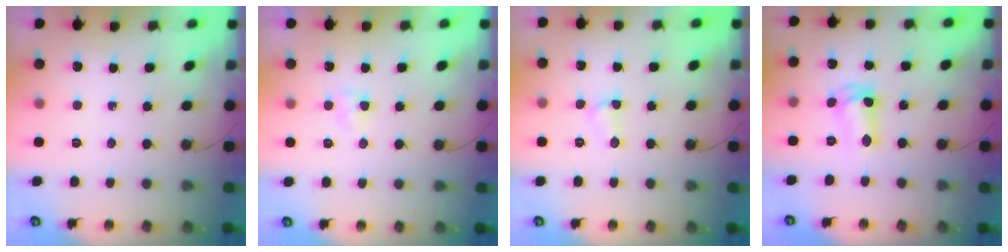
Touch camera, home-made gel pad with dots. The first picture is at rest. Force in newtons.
{"total": 3.6, "press": 3.6, "slide": 0.5}
{"total": 2.8, "press": 2.8, "slide": 0.4}
{"total": 7.0, "press": 6.9, "slide": 0.8}